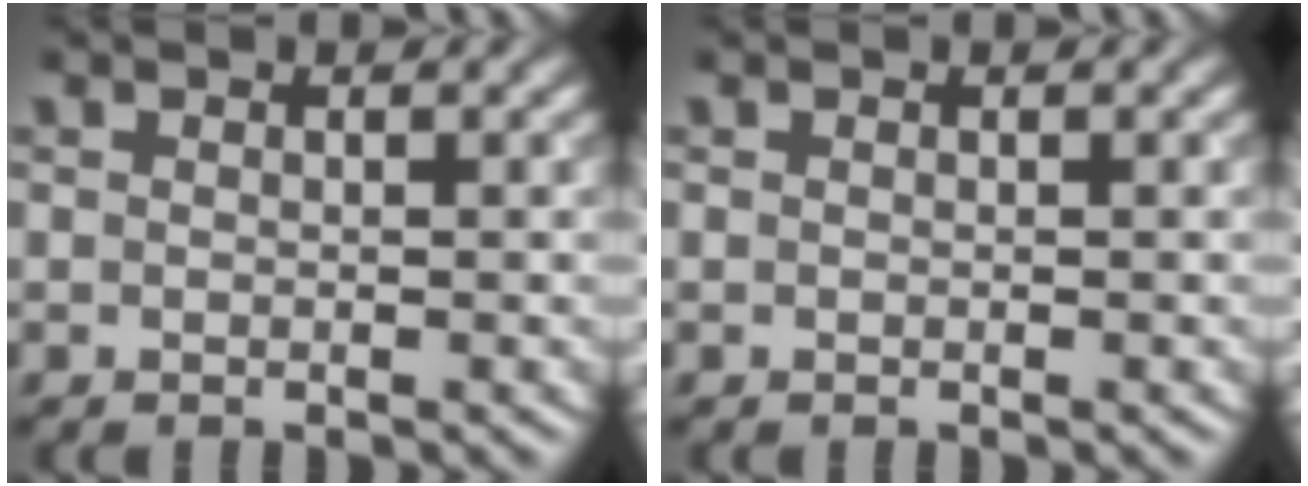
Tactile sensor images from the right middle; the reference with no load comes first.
{"total": 0.0}